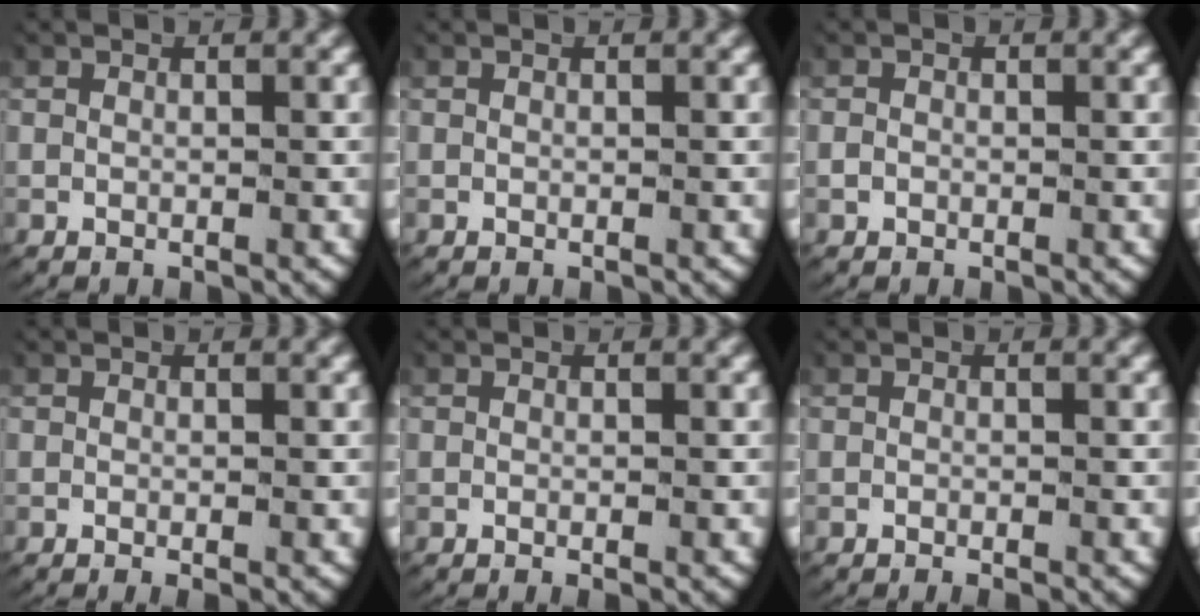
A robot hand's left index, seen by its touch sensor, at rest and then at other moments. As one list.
[{"total": 0.0}, {"total": 0.6, "force": [-0.3, 0.5, 0.2], "torque": [-0.011, -0.004, -0.002]}, {"total": 0.8, "force": [-0.5, 0.1, 0.6], "torque": [-0.009, -0.001, -0.009]}, {"total": 0.6, "force": [-0.4, 0.1, 0.5], "torque": [-0.005, 0.003, -0.010]}, {"total": 0.9, "force": [-0.7, 0.2, 0.4], "torque": [-0.004, 0.003, -0.015]}]